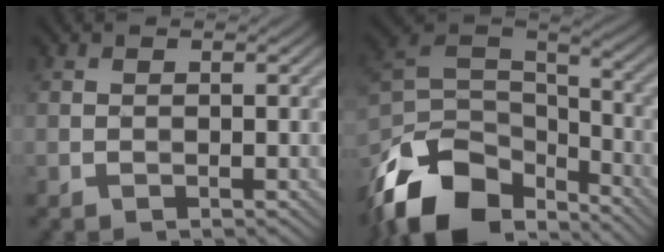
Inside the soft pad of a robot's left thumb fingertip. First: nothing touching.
{"total": 14.4, "force": [-9.6, 7.7, 7.4], "torque": [-0.197, -0.006, -0.176]}